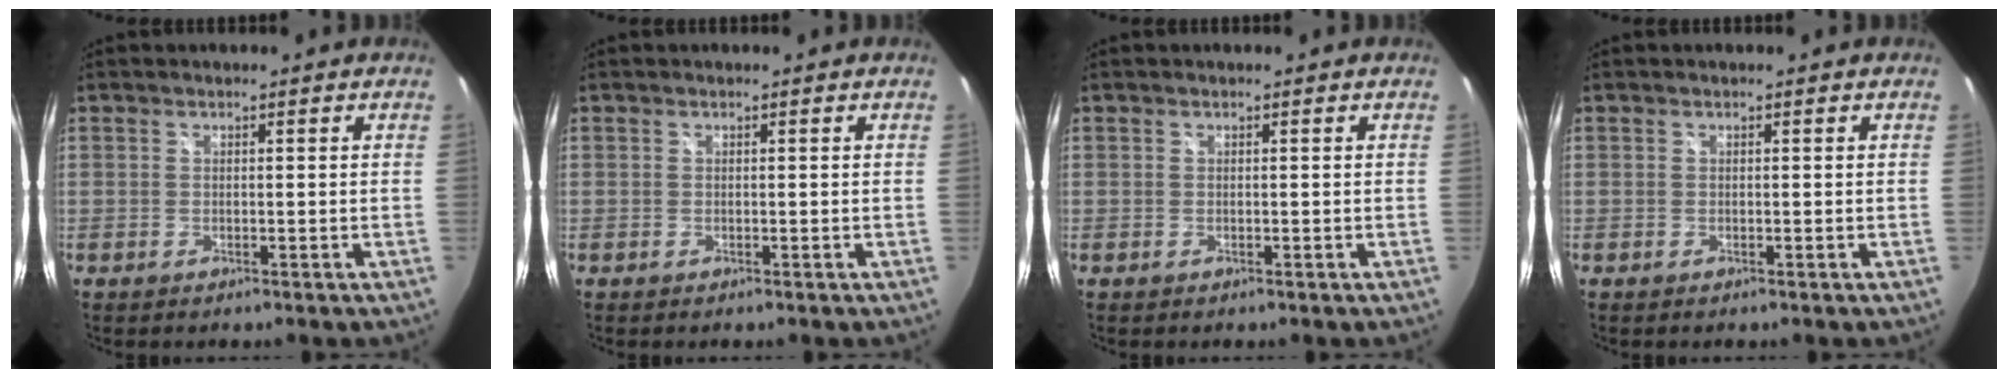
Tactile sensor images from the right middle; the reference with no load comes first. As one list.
[{"total": 0.0}, {"total": 0.0}, {"total": 0.0}]